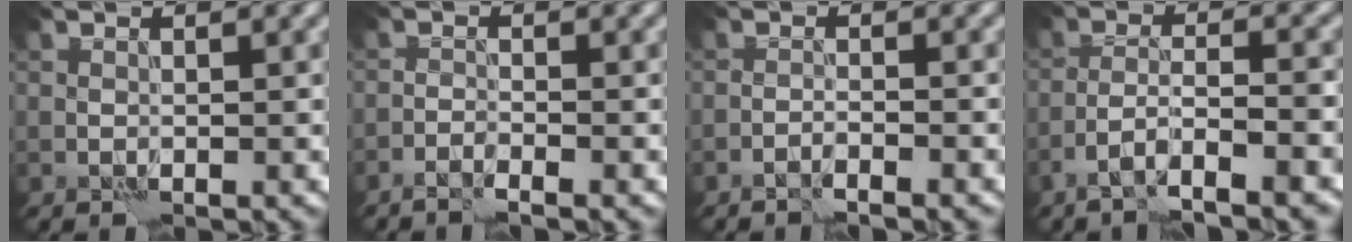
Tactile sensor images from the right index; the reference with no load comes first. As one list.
[{"total": 1.5, "force": [-1.3, -0.2, 0.7], "torque": [-0.018, 0.000, -0.030]}, {"total": 1.3, "force": [-1.2, -0.2, 0.5], "torque": [-0.007, 0.001, -0.026]}, {"total": 5.0, "force": [-3.4, 0.7, 3.5], "torque": [-0.057, 0.004, -0.063]}]